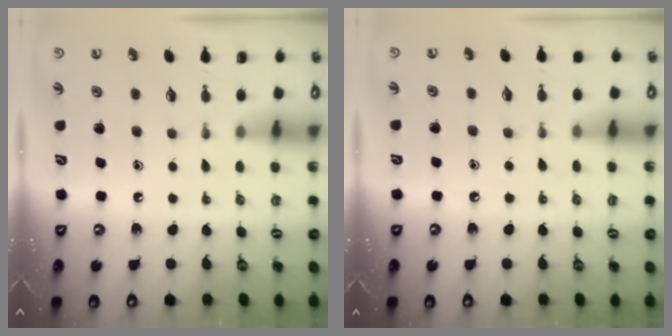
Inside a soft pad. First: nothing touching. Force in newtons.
{"total": 6.5, "press": 6.4, "slide": 0.9}